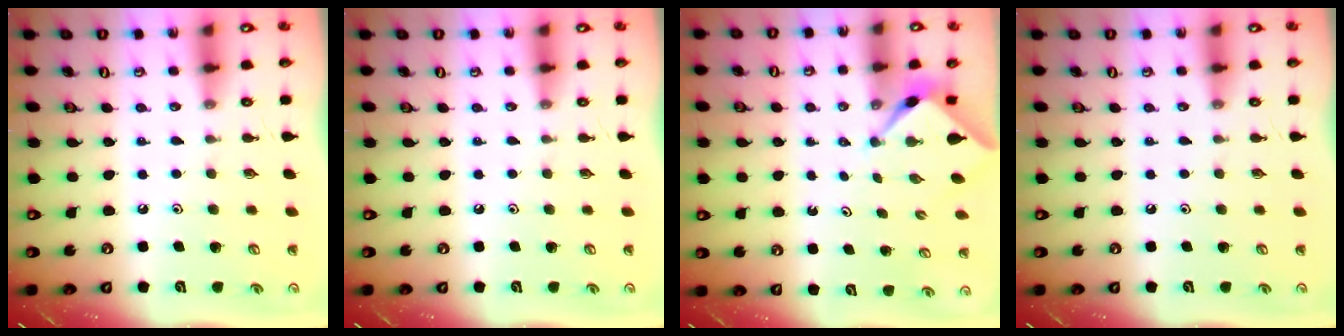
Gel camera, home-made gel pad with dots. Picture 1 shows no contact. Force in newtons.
{"total": 0.0}
{"total": 2.2, "press": 2.2, "slide": 0.2}
{"total": 0.0}